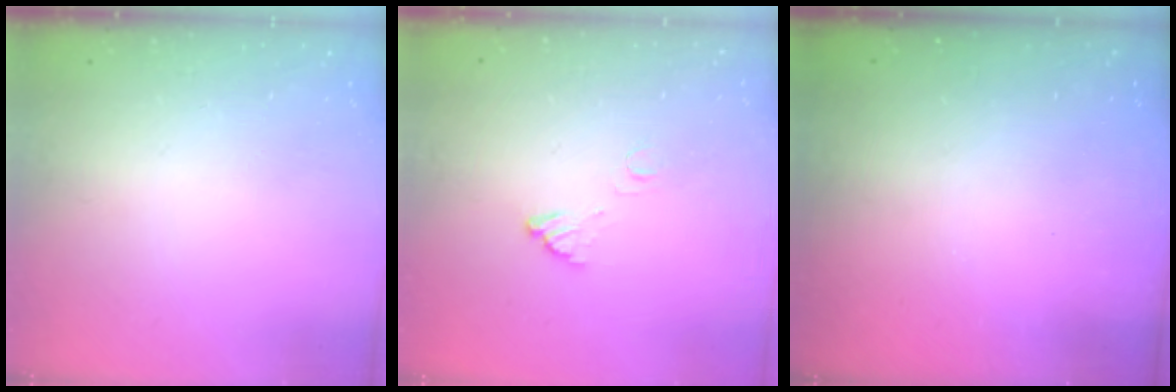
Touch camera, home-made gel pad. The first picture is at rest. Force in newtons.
{"total": 3.5, "press": 3.5, "slide": 0.2}
{"total": 3.0, "press": 3.0, "slide": 0.1}